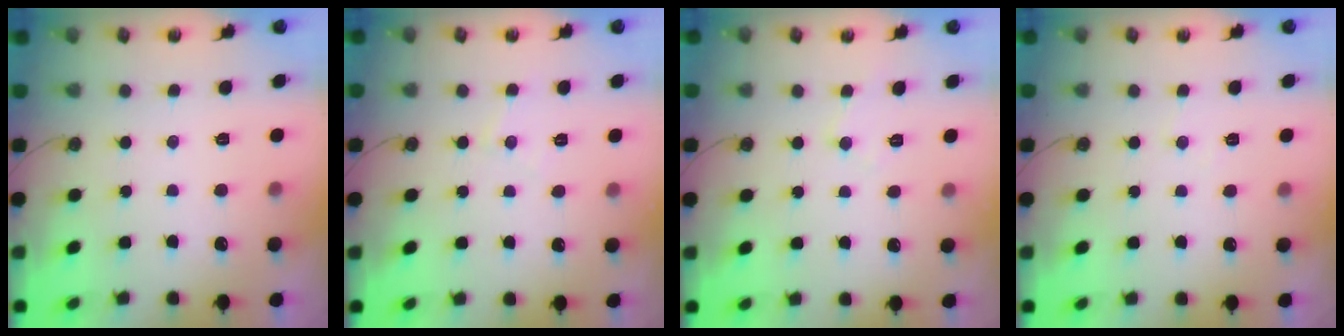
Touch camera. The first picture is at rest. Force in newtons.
{"total": 5.6, "press": 5.6, "slide": 0.5}
{"total": 5.3, "press": 5.3, "slide": 0.8}
{"total": 4.4, "press": 4.3, "slide": 0.6}